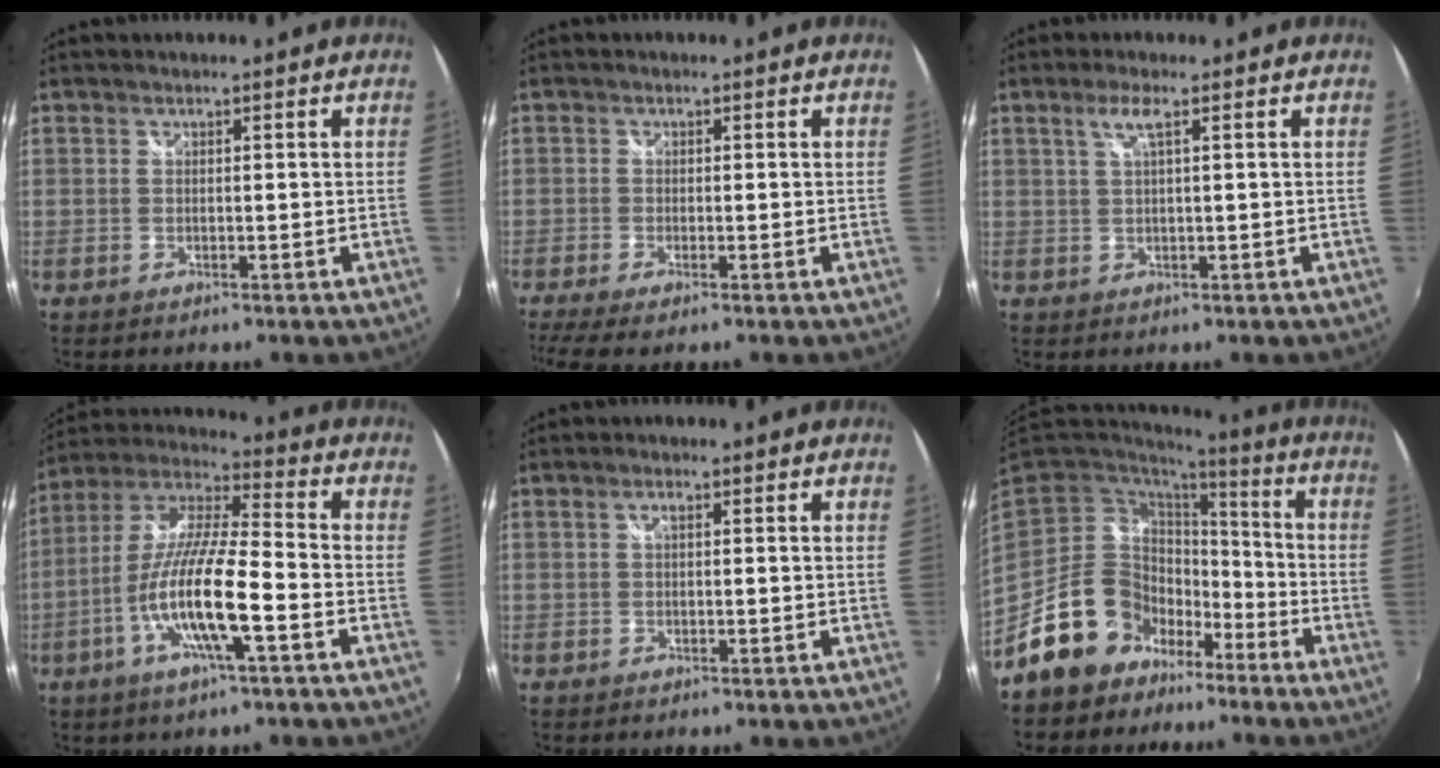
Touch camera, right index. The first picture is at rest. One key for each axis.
{"total": 5.0, "fx": -3.5, "fy": 0.8, "fz": 3.4, "tx": -0.079, "ty": -0.024, "tz": -0.065}
{"total": 2.7, "fx": 1.2, "fy": 0.0, "fz": 2.4, "tx": -0.047, "ty": 0.002, "tz": 0.024}
{"total": 15.2, "fx": -5.6, "fy": 2.2, "fz": 13.9, "tx": -0.274, "ty": -0.010, "tz": -0.110}
{"total": 0.8, "fx": 0.2, "fy": 0.3, "fz": 0.7, "tx": -0.013, "ty": 0.004, "tz": 0.000}
{"total": 15.4, "fx": -9.5, "fy": 11.3, "fz": 4.3, "tx": -0.106, "ty": 0.028, "tz": -0.151}